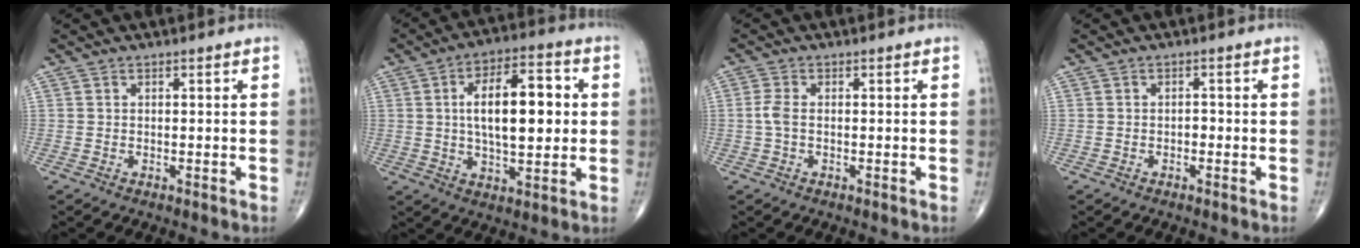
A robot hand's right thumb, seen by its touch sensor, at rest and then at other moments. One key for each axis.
{"total": 15.3, "fx": 1.7, "fy": 6.8, "fz": 13.6, "tx": -0.198, "ty": 0.012, "tz": 0.025}
{"total": 2.4, "fx": -0.2, "fy": 1.2, "fz": 2.1, "tx": -0.054, "ty": 0.003, "tz": -0.008}
{"total": 1.0, "fx": -0.4, "fy": 0.6, "fz": 0.6, "tx": -0.004, "ty": 0.003, "tz": -0.012}